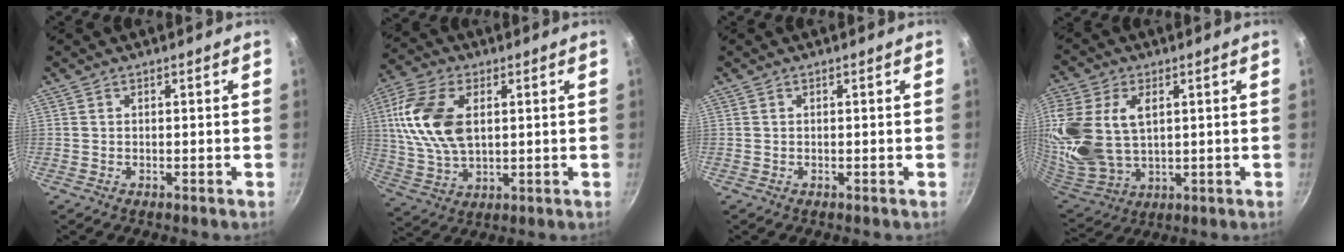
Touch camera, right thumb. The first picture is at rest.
{"total": 14.8, "force": [3.0, 8.7, 11.6], "torque": [-0.221, -0.003, 0.056]}
{"total": 0.0}
{"total": 20.6, "force": [4.6, 13.7, 14.6], "torque": [-0.326, -0.011, 0.100]}